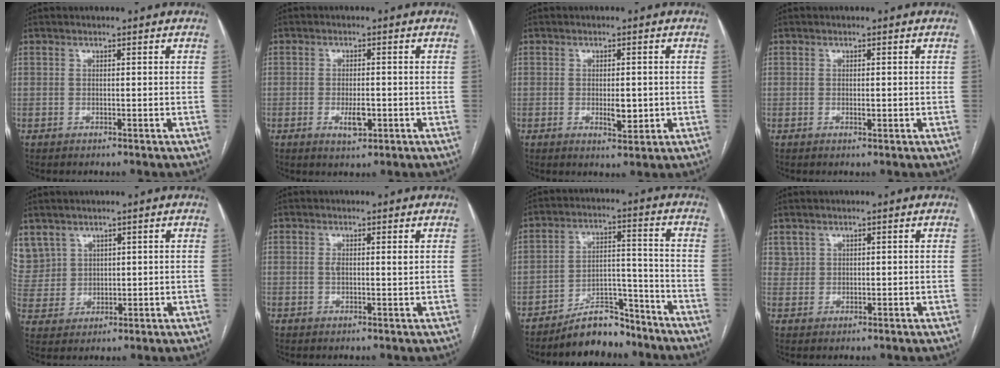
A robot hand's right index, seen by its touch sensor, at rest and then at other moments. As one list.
[{"total": 3.5, "force": [-1.2, 1.3, 3.1], "torque": [-0.054, -0.001, -0.014]}, {"total": 3.6, "force": [-0.5, 1.4, 3.4], "torque": [-0.053, -0.003, -0.004]}, {"total": 1.1, "force": [-0.2, 0.4, 1.0], "torque": [-0.017, -0.001, -0.002]}, {"total": 9.1, "force": [5.2, 7.3, 1.6], "torque": [-0.062, 0.026, 0.130]}, {"total": 2.1, "force": [0.5, 0.5, 1.9], "torque": [-0.037, -0.001, 0.007]}, {"total": 8.4, "force": [-7.3, 3.1, 2.7], "torque": [-0.039, 0.031, -0.123]}, {"total": 1.5, "force": [1.0, 1.1, 0.2], "torque": [0.004, 0.003, 0.017]}]